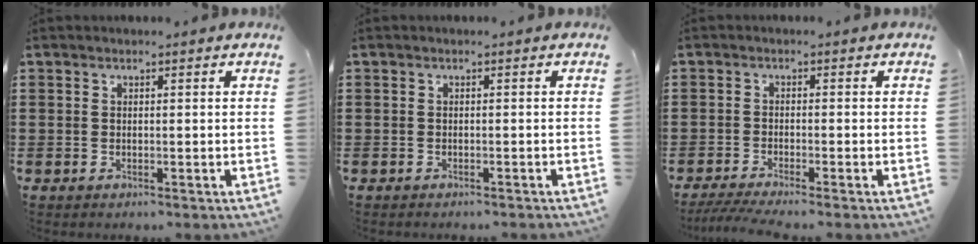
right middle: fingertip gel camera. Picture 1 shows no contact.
{"total": 0.5, "force": [-0.5, 0.0, 0.0], "torque": [-0.002, -0.002, -0.011]}
{"total": 2.5, "force": [-2.0, -0.2, 1.5], "torque": [-0.032, -0.007, -0.039]}